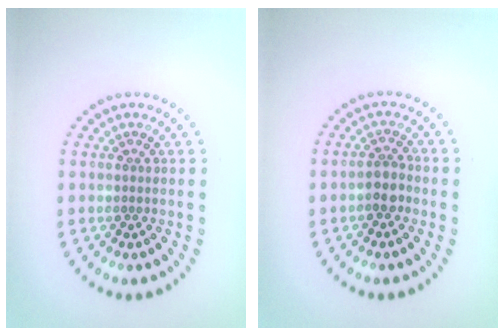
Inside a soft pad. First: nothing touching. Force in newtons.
{"total": 2.1, "press": 1.8, "slide": 1.0}